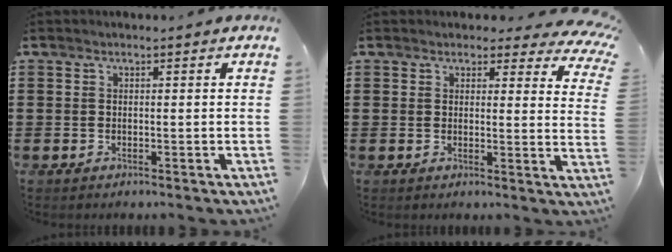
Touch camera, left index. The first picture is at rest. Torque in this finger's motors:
{"motor_torque": [2.14, 0.00, 0.38, 0.01]}